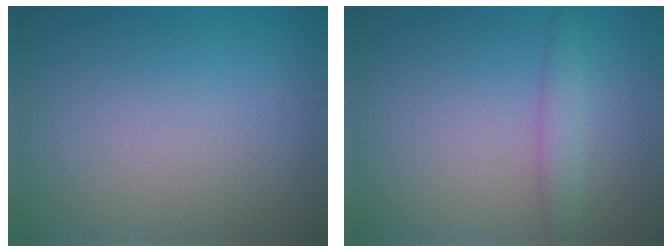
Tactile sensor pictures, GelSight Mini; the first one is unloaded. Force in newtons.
{"total": 1.9, "press": 1.9, "slide": 0.1}